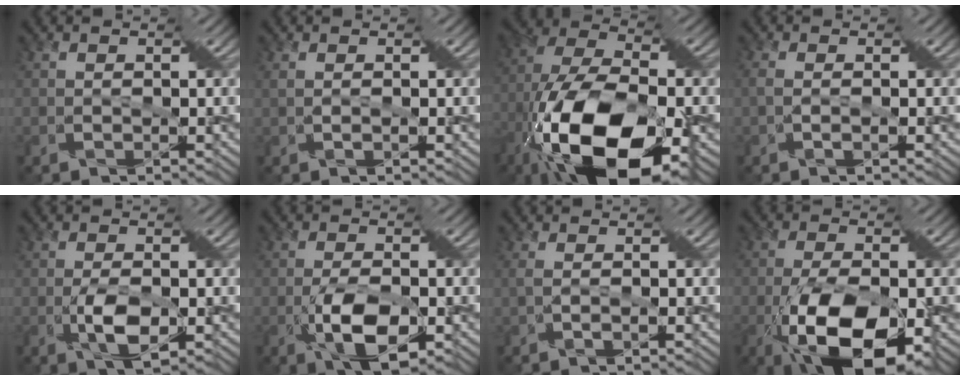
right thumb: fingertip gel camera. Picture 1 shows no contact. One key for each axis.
{"total": 1.4, "fx": 0.2, "fy": 0.6, "fz": 1.3, "tx": -0.027, "ty": -0.001, "tz": 0.005}
{"total": 20.1, "fx": -9.0, "fy": 9.9, "fz": 15.0, "tx": -0.330, "ty": -0.027, "tz": -0.146}
{"total": 2.1, "fx": -0.4, "fy": 0.9, "fz": 1.9, "tx": -0.044, "ty": -0.003, "tz": -0.005}
{"total": 4.7, "fx": -1.3, "fy": 1.8, "fz": 4.1, "tx": -0.077, "ty": -0.002, "tz": -0.019}
{"total": 7.3, "fx": -2.7, "fy": 2.9, "fz": 6.2, "tx": -0.116, "ty": -0.004, "tz": -0.046}
{"total": 1.6, "fx": -0.1, "fy": 0.2, "fz": 1.6, "tx": -0.038, "ty": -0.001, "tz": 0.002}
{"total": 14.6, "fx": -5.9, "fy": 6.6, "fz": 11.6, "tx": -0.214, "ty": -0.028, "tz": -0.099}